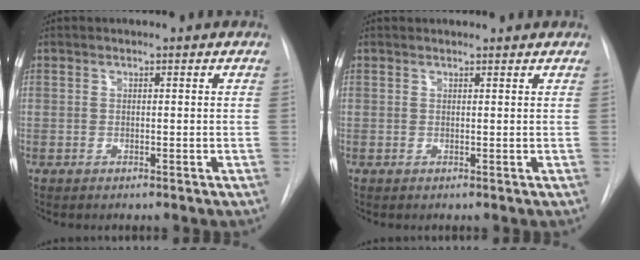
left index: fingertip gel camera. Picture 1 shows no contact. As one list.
[{"total": 2.0, "force": [1.9, 0.3, 0.3], "torque": [-0.004, 0.021, 0.021]}]